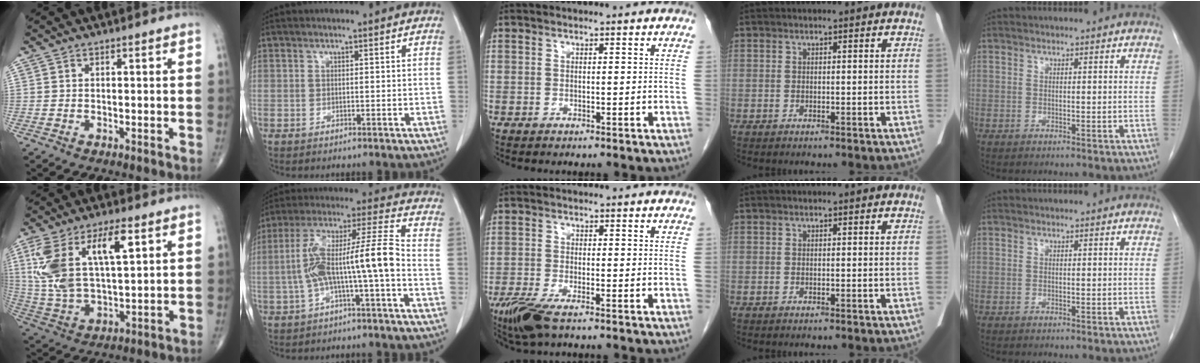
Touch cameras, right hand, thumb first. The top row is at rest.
{"thumb": {"total": 17.3, "force": [6.1, 7.6, 14.3], "torque": [-0.283, -0.008, 0.124]}, "index": {"total": 11.9, "force": [-2.7, 0.3, 11.6], "torque": [-0.217, 0.038, -0.049]}, "middle": {"total": 6.0, "force": [-4.1, 1.2, 4.2], "torque": [-0.086, -0.017, -0.074]}}